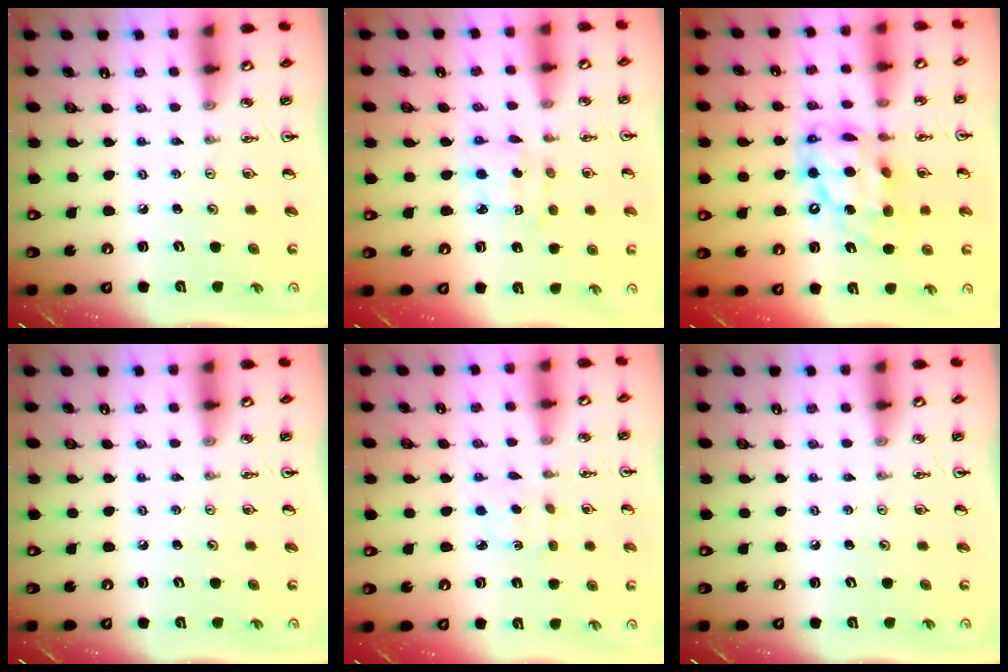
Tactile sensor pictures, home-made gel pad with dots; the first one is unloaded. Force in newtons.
{"total": 2.9, "press": 2.9, "slide": 0.2}
{"total": 15.2, "press": 15.1, "slide": 1.4}
{"total": 0.0}
{"total": 1.7, "press": 1.7, "slide": 0.5}
{"total": 0.0}